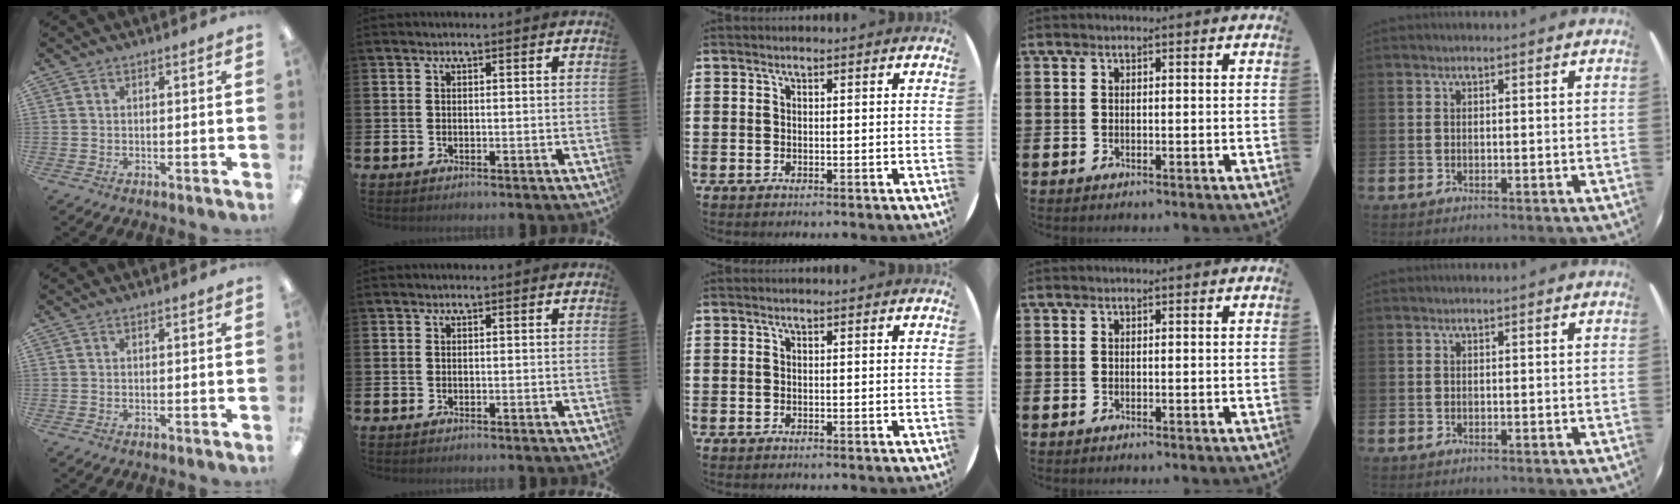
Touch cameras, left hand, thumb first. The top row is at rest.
{}